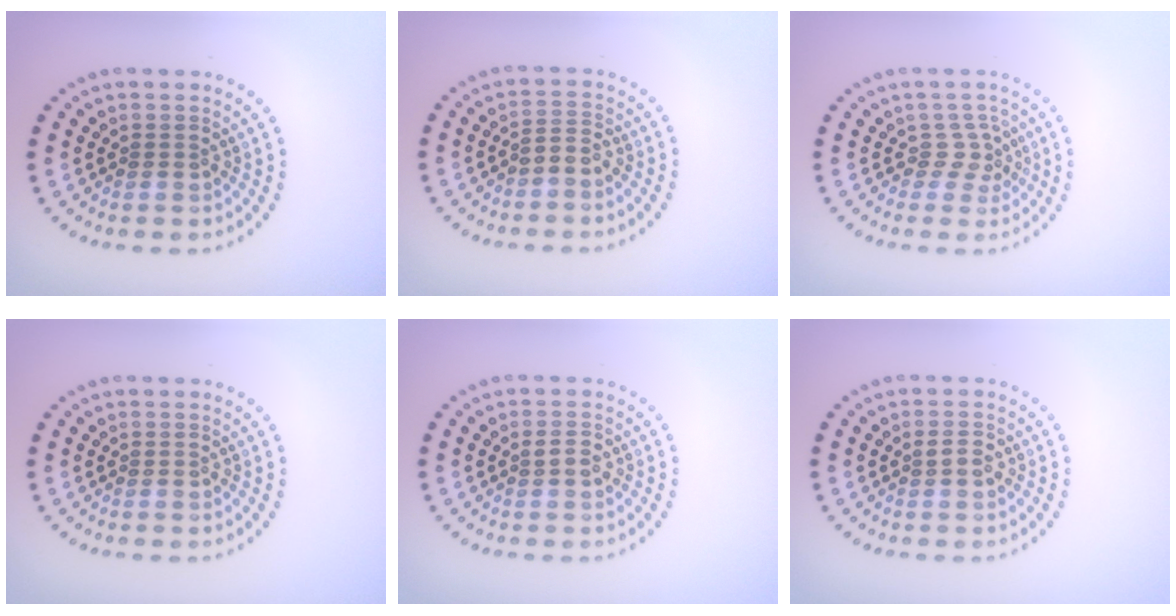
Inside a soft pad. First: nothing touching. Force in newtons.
{"total": 1.8, "press": 1.4, "slide": 1.1}
{"total": 1.8, "press": 1.3, "slide": 1.2}
{"total": 0.0}
{"total": 1.3, "press": 1.3, "slide": 0.1}
{"total": 1.3, "press": 1.3, "slide": 0.1}